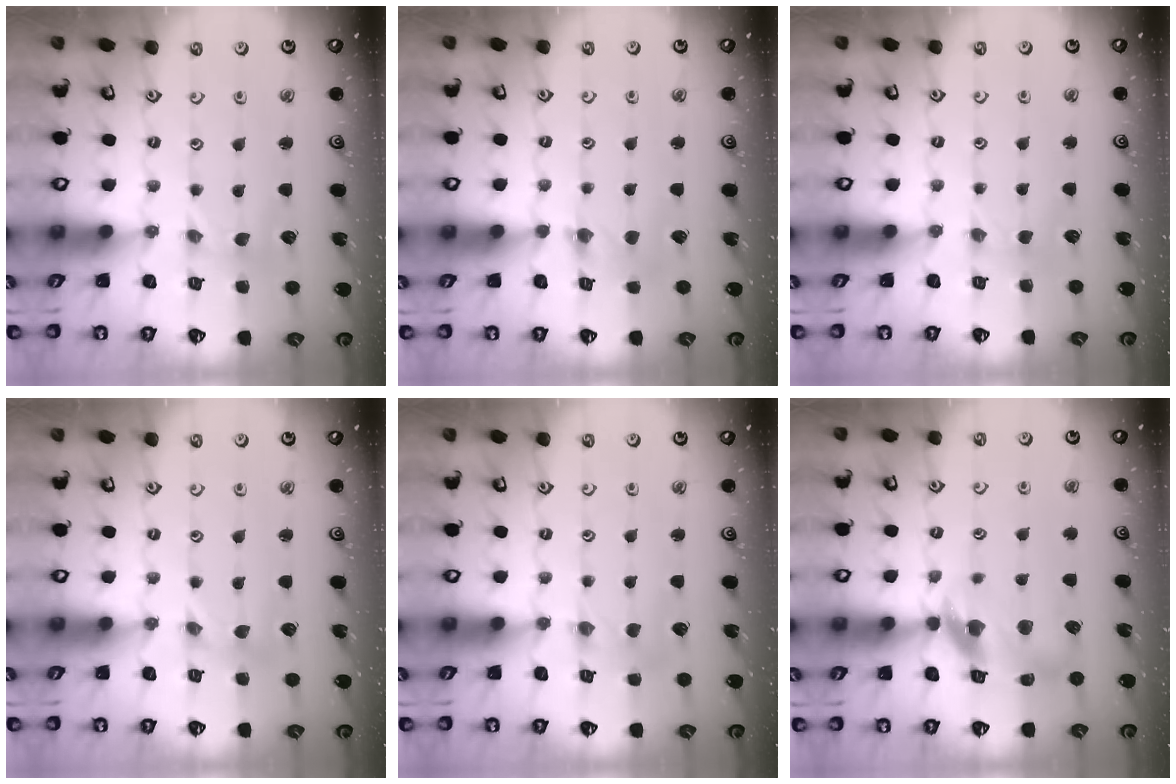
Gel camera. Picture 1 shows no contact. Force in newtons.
{"total": 1.5, "press": 1.4, "slide": 0.3}
{"total": 1.7, "press": 1.6, "slide": 0.4}
{"total": 0.0}
{"total": 1.6, "press": 1.6, "slide": 0.3}
{"total": 12.9, "press": 12.9, "slide": 1.6}